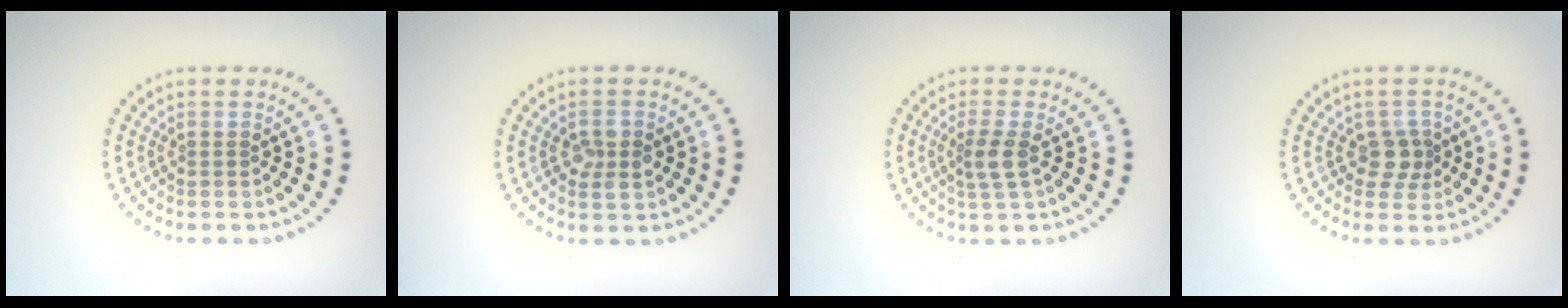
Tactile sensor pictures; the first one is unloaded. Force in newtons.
{"total": 2.0, "press": 2.0, "slide": 0.2}
{"total": 2.0, "press": 1.7, "slide": 1.2}
{"total": 2.1, "press": 1.7, "slide": 1.3}